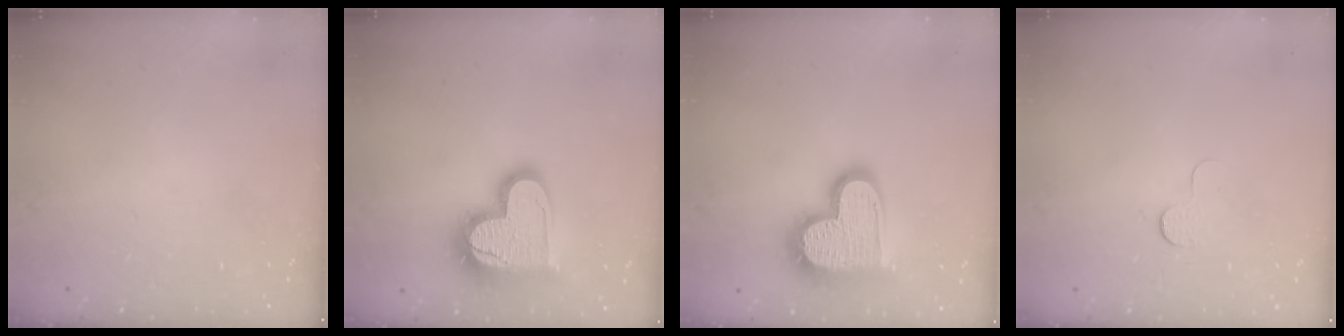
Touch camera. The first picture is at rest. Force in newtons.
{"total": 19.4, "press": 19.3, "slide": 1.5}
{"total": 20.7, "press": 20.7, "slide": 1.5}
{"total": 3.9, "press": 3.9, "slide": 0.4}